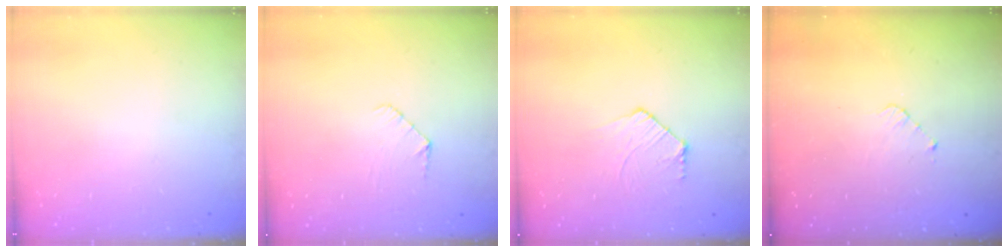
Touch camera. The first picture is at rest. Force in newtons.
{"total": 4.4, "press": 4.4, "slide": 0.4}
{"total": 8.0, "press": 7.9, "slide": 0.6}
{"total": 3.0, "press": 2.9, "slide": 0.2}